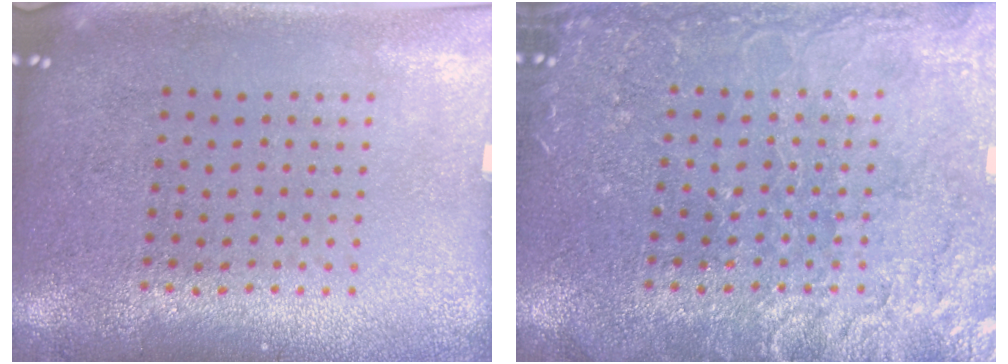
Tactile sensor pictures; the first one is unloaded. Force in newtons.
{"total": 5.0, "press": 5.0, "slide": 0.6}